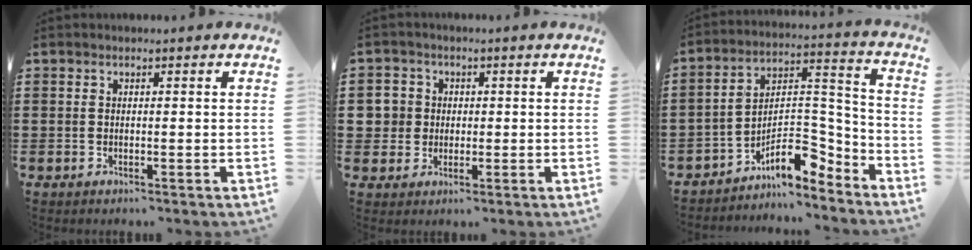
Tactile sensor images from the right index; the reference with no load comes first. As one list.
[{"total": 4.0, "force": [0.2, 3.9, 0.8], "torque": [-0.041, 0.011, -0.001]}, {"total": 9.3, "force": [-6.3, 4.2, 5.3], "torque": [-0.082, 0.003, -0.120]}]